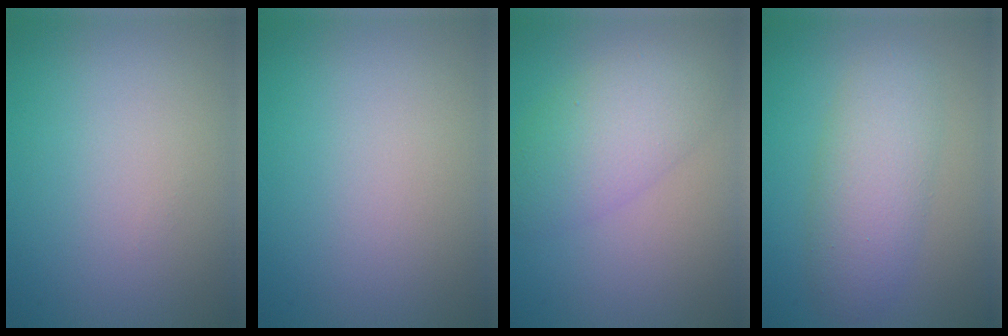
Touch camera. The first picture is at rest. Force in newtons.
{"total": 0.0}
{"total": 5.3, "press": 5.3, "slide": 0.2}
{"total": 5.3, "press": 5.3, "slide": 0.1}